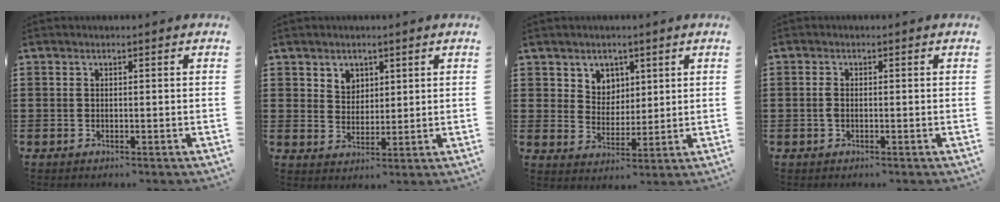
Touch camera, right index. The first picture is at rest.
{"total": 3.6, "force": [2.4, 2.7, 0.2], "torque": [-0.017, 0.007, 0.045]}
{"total": 4.8, "force": [2.9, 3.8, 0.2], "torque": [-0.018, 0.004, 0.052]}
{"total": 1.2, "force": [-0.3, 0.6, 1.0], "torque": [-0.026, -0.001, -0.007]}